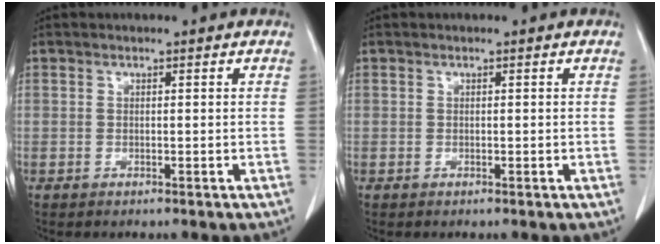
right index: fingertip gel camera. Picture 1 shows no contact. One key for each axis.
{"total": 0.0}